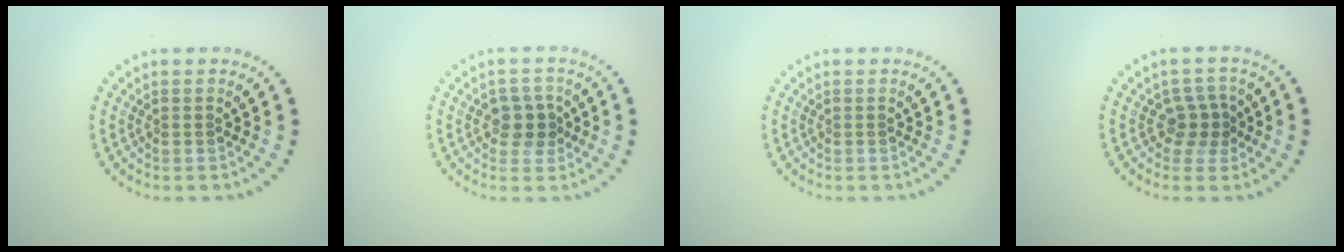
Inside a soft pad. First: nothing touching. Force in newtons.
{"total": 2.6, "press": 2.5, "slide": 0.9}
{"total": 0.0}
{"total": 2.2, "press": 1.9, "slide": 1.2}